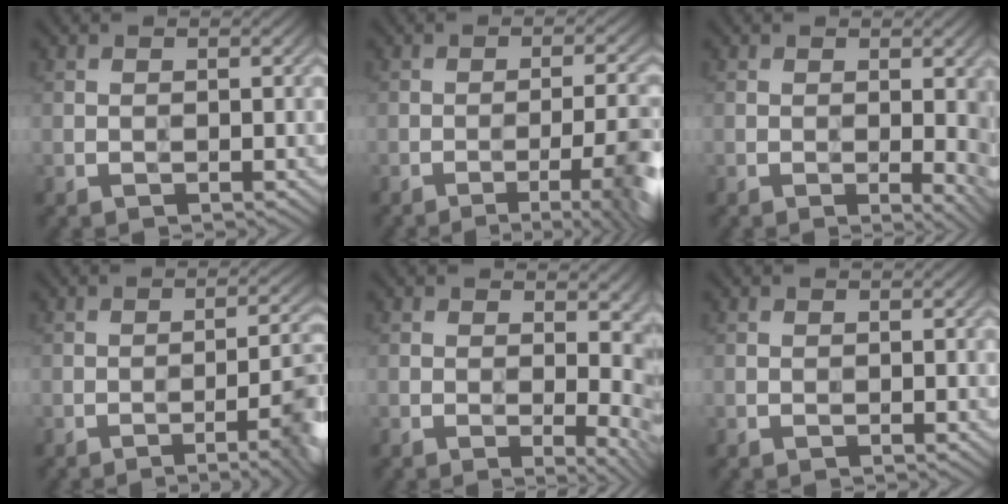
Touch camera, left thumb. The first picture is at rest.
{"total": 9.4, "force": [-3.9, 2.3, 8.2], "torque": [-0.108, -0.001, -0.049]}
{"total": 4.9, "force": [-0.2, 1.2, 4.7], "torque": [-0.059, -0.006, -0.003]}
{"total": 8.9, "force": [-3.7, 2.1, 7.8], "torque": [-0.098, 0.001, -0.048]}
{"total": 8.6, "force": [0.4, 3.7, 7.8], "torque": [-0.084, 0.003, 0.014]}
{"total": 0.0}